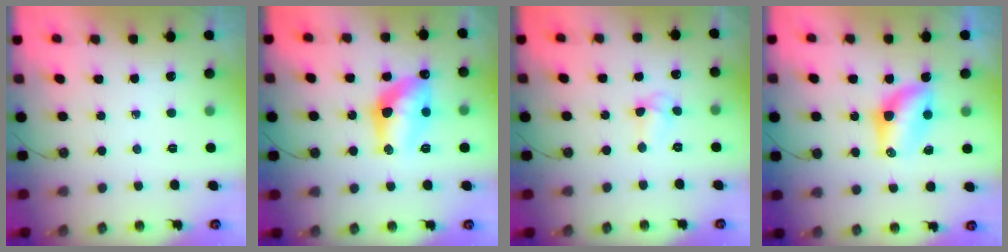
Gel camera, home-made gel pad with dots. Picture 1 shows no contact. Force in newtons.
{"total": 12.5, "press": 12.5, "slide": 0.9}
{"total": 3.5, "press": 3.5, "slide": 0.3}
{"total": 6.8, "press": 6.8, "slide": 0.5}